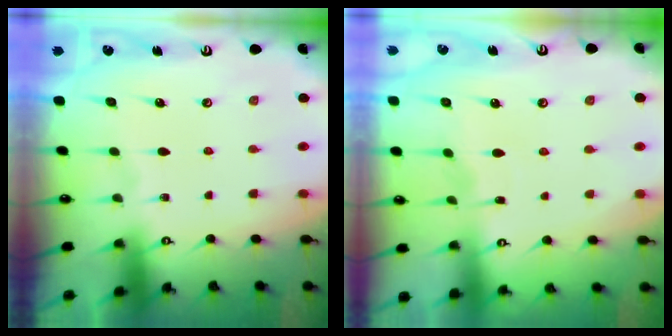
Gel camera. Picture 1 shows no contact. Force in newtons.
{"total": 2.3, "press": 2.3, "slide": 0.3}